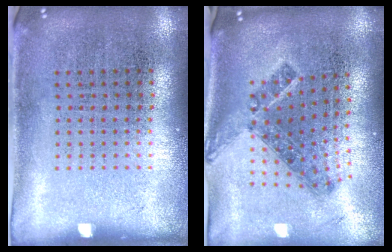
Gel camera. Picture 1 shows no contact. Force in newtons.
{"total": 1.2, "press": 1.0, "slide": 0.8}